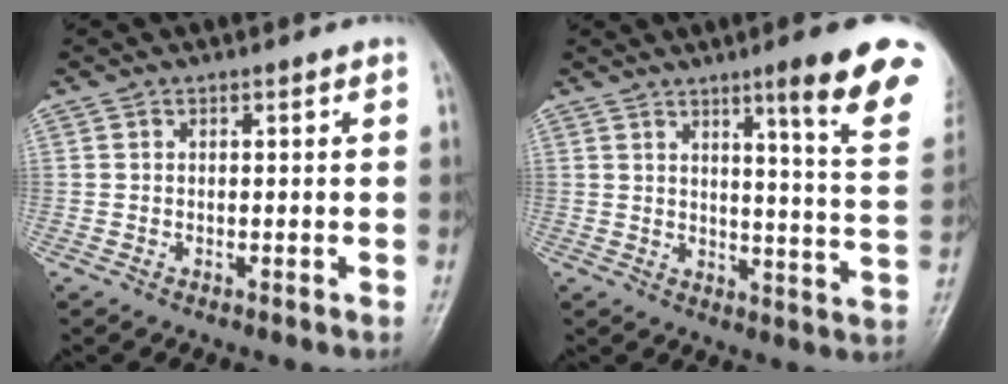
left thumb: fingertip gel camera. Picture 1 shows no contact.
{"total": 15.5, "force": [9.2, 1.3, 12.5], "torque": [-0.138, -0.051, 0.113]}